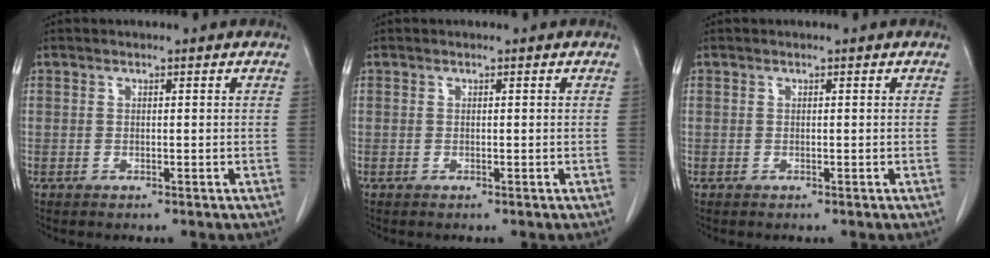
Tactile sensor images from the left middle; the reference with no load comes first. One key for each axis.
{"total": 0.0}
{"total": 0.0}